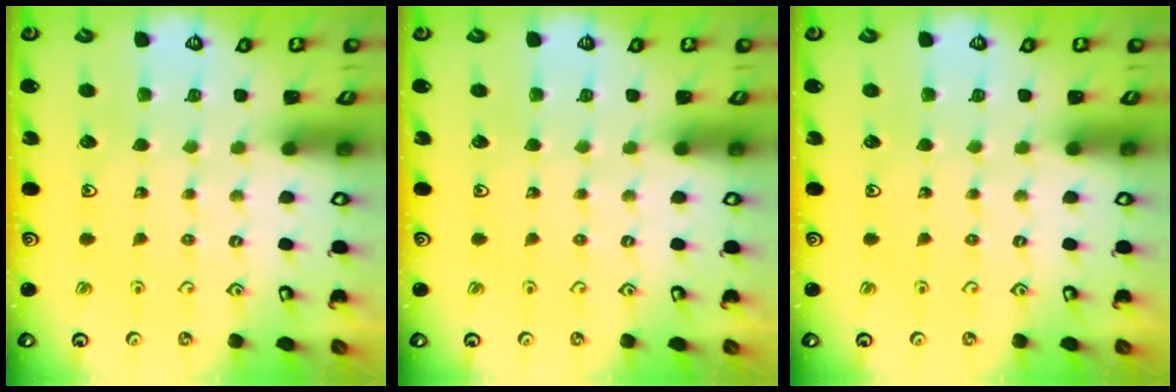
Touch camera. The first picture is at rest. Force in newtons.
{"total": 0.0}
{"total": 0.0}